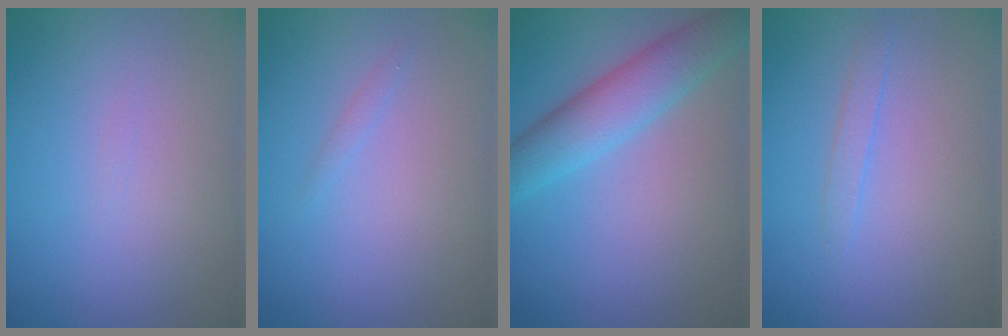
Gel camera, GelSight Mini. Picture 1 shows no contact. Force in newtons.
{"total": 1.1, "press": 1.1, "slide": 0.2}
{"total": 4.9, "press": 4.9, "slide": 0.1}
{"total": 1.0, "press": 1.0, "slide": 0.1}